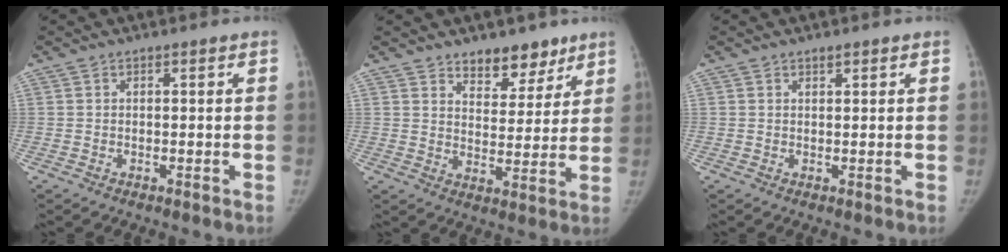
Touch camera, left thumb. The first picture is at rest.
{"total": 8.7, "force": [6.4, 4.7, 3.6], "torque": [-0.012, -0.041, 0.099]}
{"total": 0.8, "force": [0.7, 0.3, 0.3], "torque": [-0.004, -0.005, 0.011]}